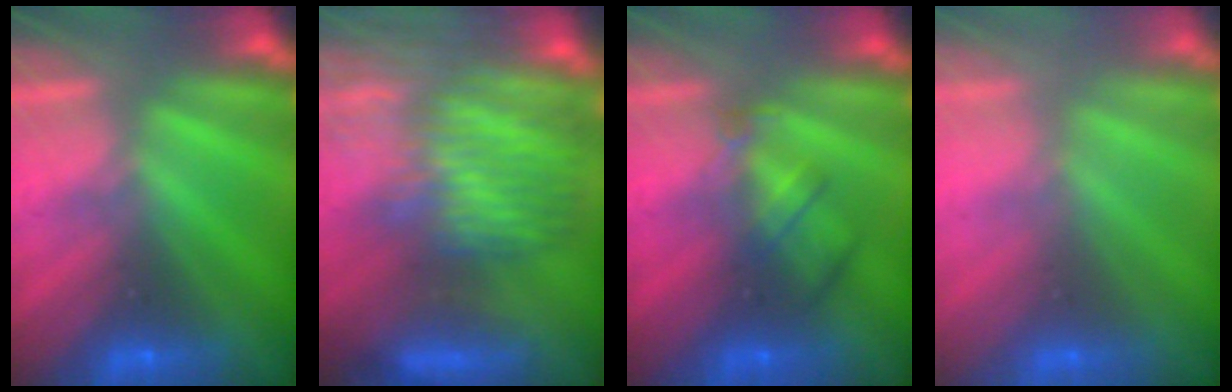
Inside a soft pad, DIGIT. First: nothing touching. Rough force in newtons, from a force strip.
{"total": 9.2}
{"total": 2.4}
{"total": 2.4}